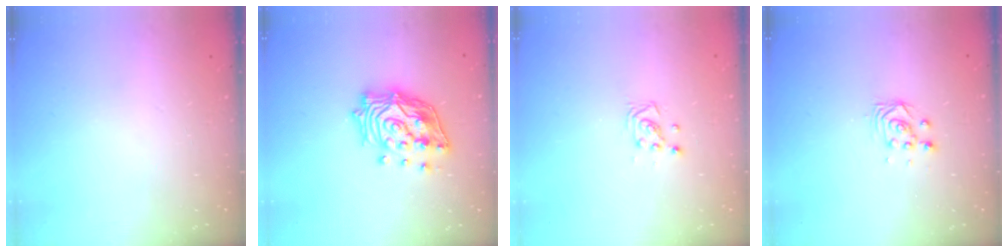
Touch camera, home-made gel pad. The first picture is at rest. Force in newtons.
{"total": 18.1, "press": 17.9, "slide": 2.7}
{"total": 3.4, "press": 3.4, "slide": 0.3}
{"total": 2.9, "press": 2.9, "slide": 0.4}